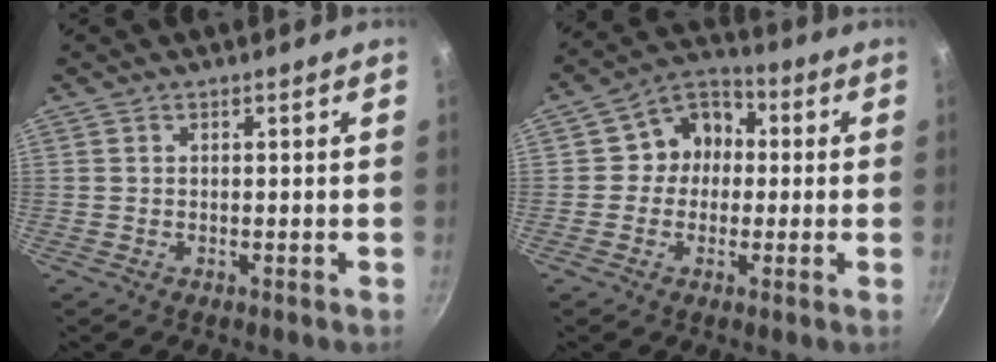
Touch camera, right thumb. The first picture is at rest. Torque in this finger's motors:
{"motor_torque": [-0.23, -0.13, -0.13, -0.04, 0.10]}